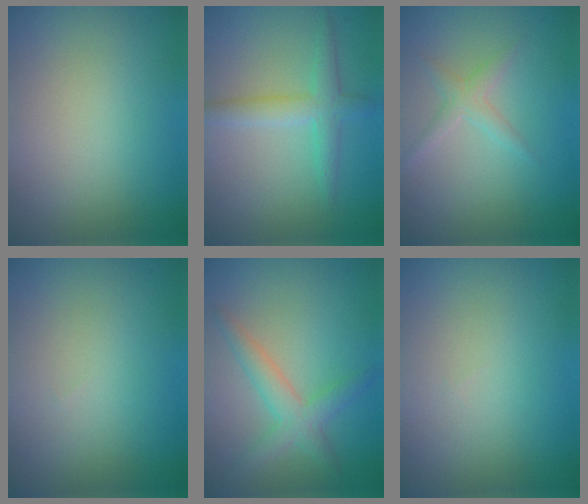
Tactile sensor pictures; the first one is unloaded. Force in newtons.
{"total": 2.8, "press": 2.8, "slide": 0.1}
{"total": 1.5, "press": 1.5, "slide": 0.1}
{"total": 0.0}
{"total": 3.0, "press": 3.0, "slide": 0.2}
{"total": 0.0}